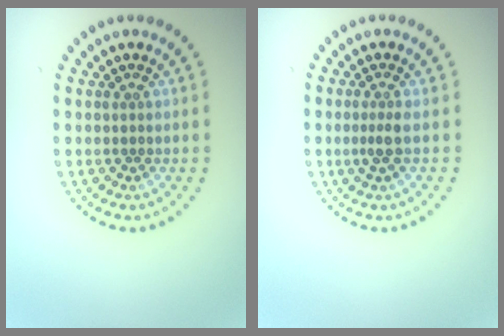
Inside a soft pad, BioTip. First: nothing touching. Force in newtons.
{"total": 1.2, "press": 0.9, "slide": 0.8}